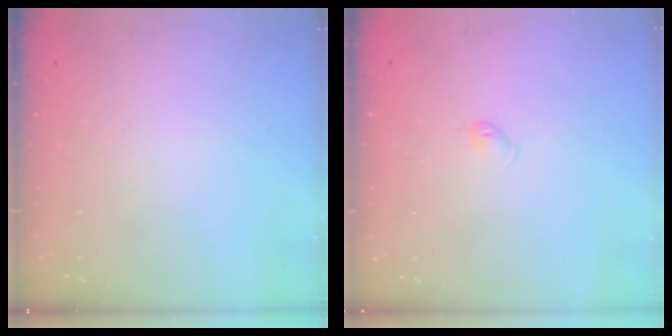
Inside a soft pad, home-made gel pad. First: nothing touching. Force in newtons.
{"total": 2.7, "press": 2.6, "slide": 0.4}